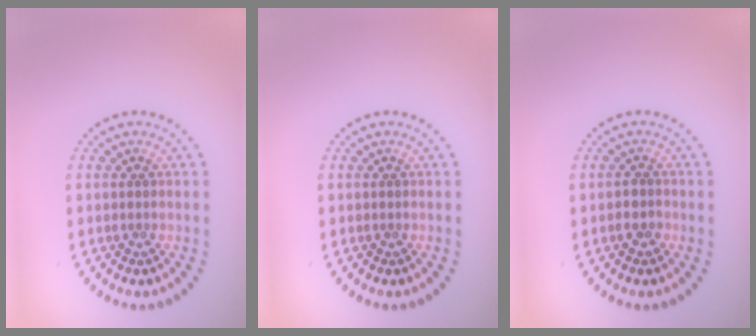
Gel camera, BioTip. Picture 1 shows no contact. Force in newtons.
{"total": 0.0}
{"total": 1.4, "press": 1.2, "slide": 0.7}